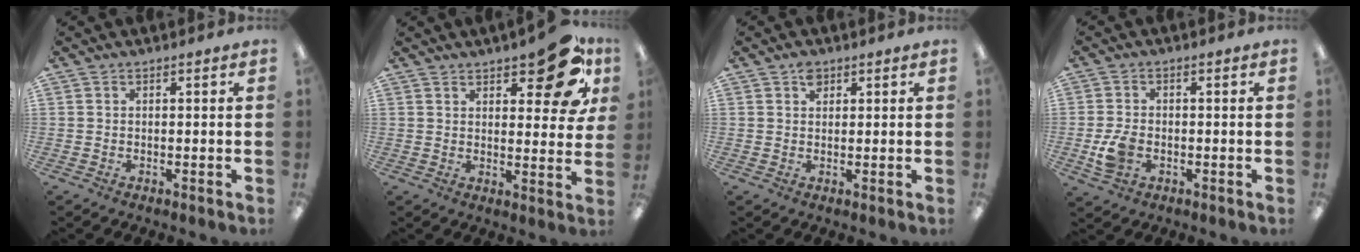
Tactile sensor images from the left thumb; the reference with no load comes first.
{"total": 13.6, "force": [8.6, 5.4, 9.1], "torque": [-0.102, -0.051, 0.140]}
{"total": 2.2, "force": [1.3, 1.4, 1.0], "torque": [-0.013, -0.002, 0.023]}
{"total": 5.6, "force": [-1.3, 3.9, 3.9], "torque": [-0.081, -0.001, -0.028]}